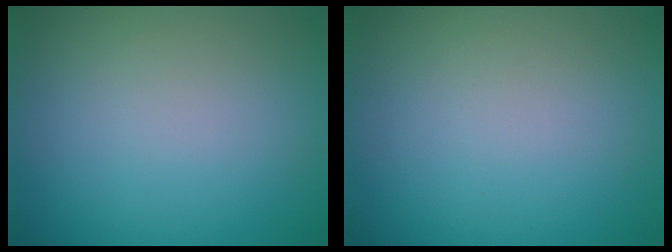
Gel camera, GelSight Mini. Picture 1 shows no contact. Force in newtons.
{"total": 0.0}